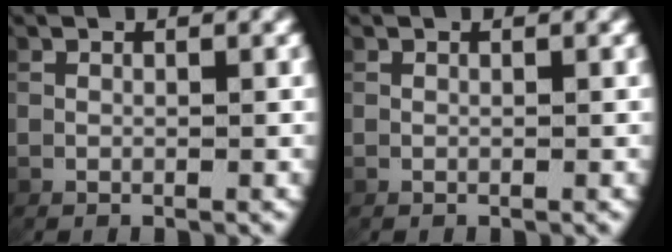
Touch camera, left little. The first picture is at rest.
{"total": 0.0}